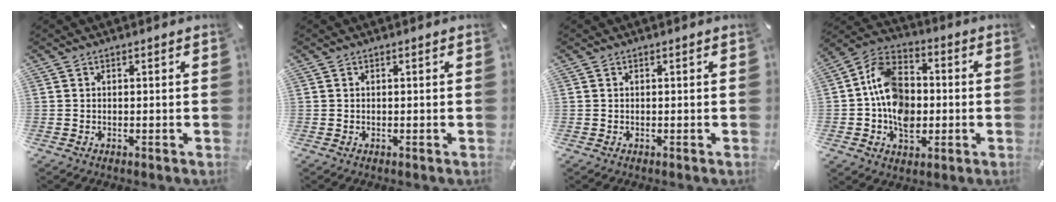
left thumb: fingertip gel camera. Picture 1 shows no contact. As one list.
[{"total": 0.0}, {"total": 0.0}, {"total": 13.4, "force": [-2.0, 10.6, 8.0], "torque": [-0.161, 0.019, -0.035]}]